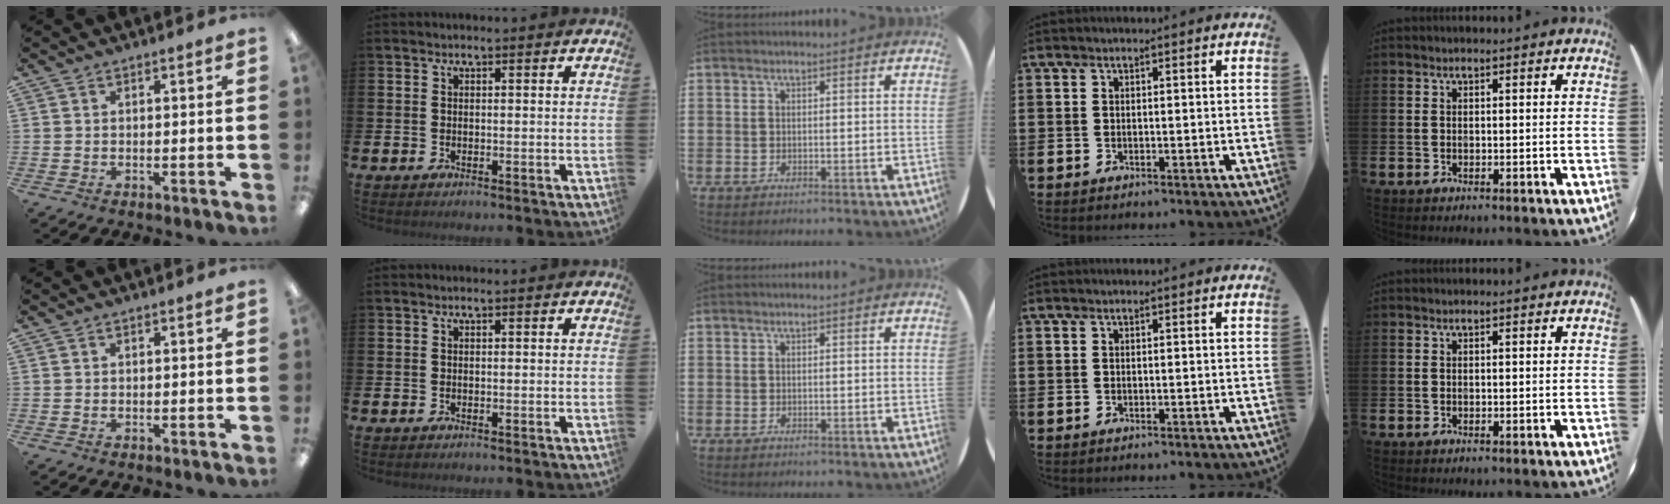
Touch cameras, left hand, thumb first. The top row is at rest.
{}